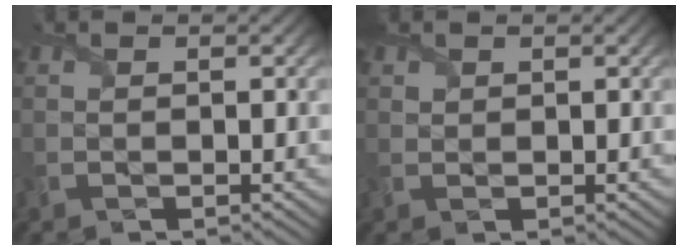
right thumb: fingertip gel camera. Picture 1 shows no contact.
{"total": 0.7, "force": [0.5, 0.4, 0.0], "torque": [-0.003, -0.002, 0.012]}